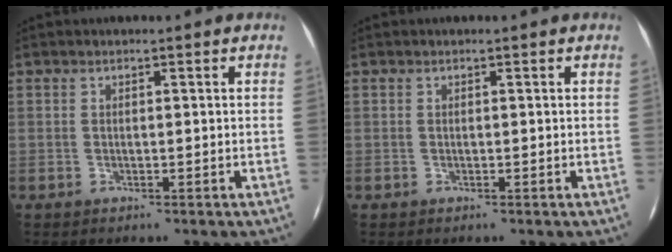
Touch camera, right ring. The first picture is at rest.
{"total": 0.0}